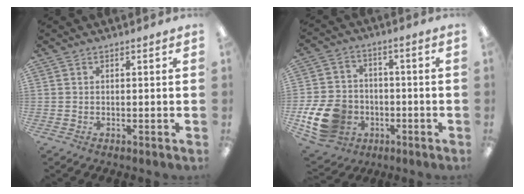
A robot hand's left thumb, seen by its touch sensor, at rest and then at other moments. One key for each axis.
{"total": 14.2, "fx": -4.8, "fy": 11.3, "fz": 7.0, "tx": -0.152, "ty": 0.031, "tz": -0.080}